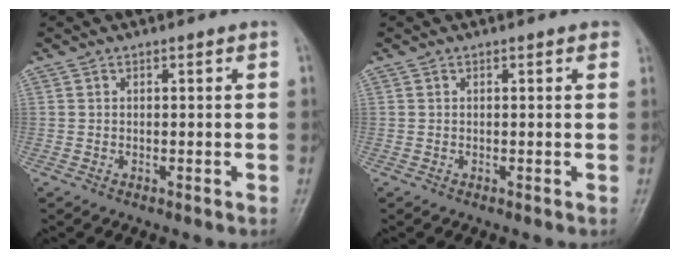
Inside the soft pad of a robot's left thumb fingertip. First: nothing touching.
{"total": 1.0, "force": [0.6, 0.4, 0.7], "torque": [-0.007, 0.001, 0.002]}